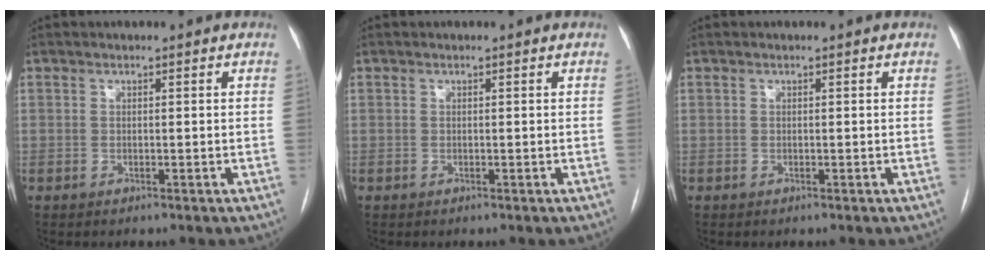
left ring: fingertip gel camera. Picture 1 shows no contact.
{"total": 0.0}
{"total": 0.0}